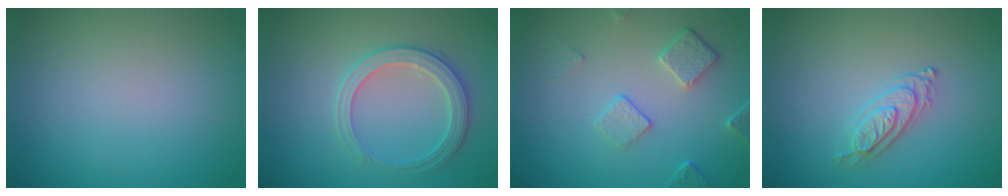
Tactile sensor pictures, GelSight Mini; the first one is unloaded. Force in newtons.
{"total": 3.3, "press": 3.2, "slide": 0.4}
{"total": 2.7, "press": 2.0, "slide": 1.7}
{"total": 2.2, "press": 2.2, "slide": 0.5}